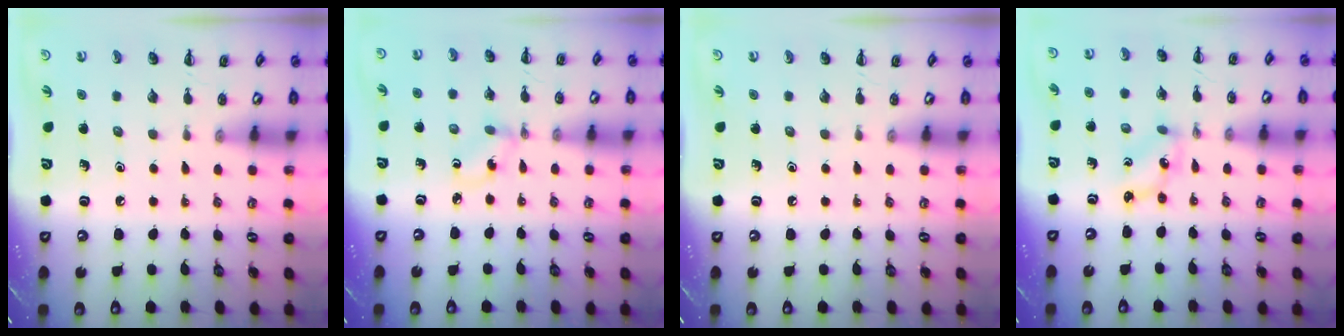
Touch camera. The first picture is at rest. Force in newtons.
{"total": 1.4, "press": 1.3, "slide": 0.6}
{"total": 0.0}
{"total": 3.1, "press": 3.0, "slide": 0.9}